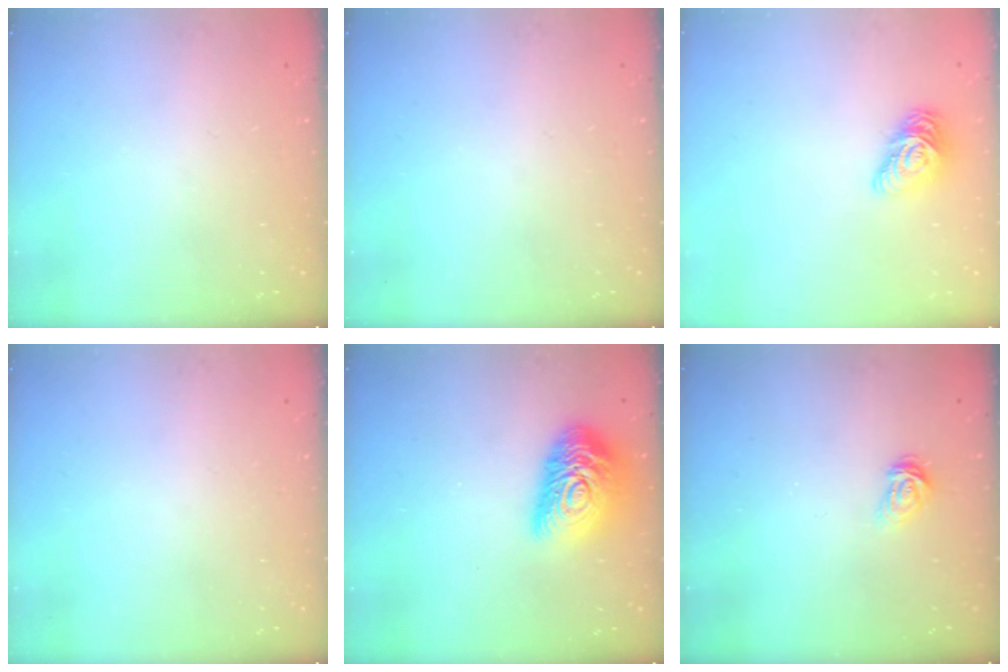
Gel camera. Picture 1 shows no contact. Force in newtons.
{"total": 0.0}
{"total": 10.2, "press": 10.2, "slide": 0.3}
{"total": 0.0}
{"total": 16.3, "press": 16.2, "slide": 1.7}
{"total": 4.4, "press": 4.4, "slide": 0.5}